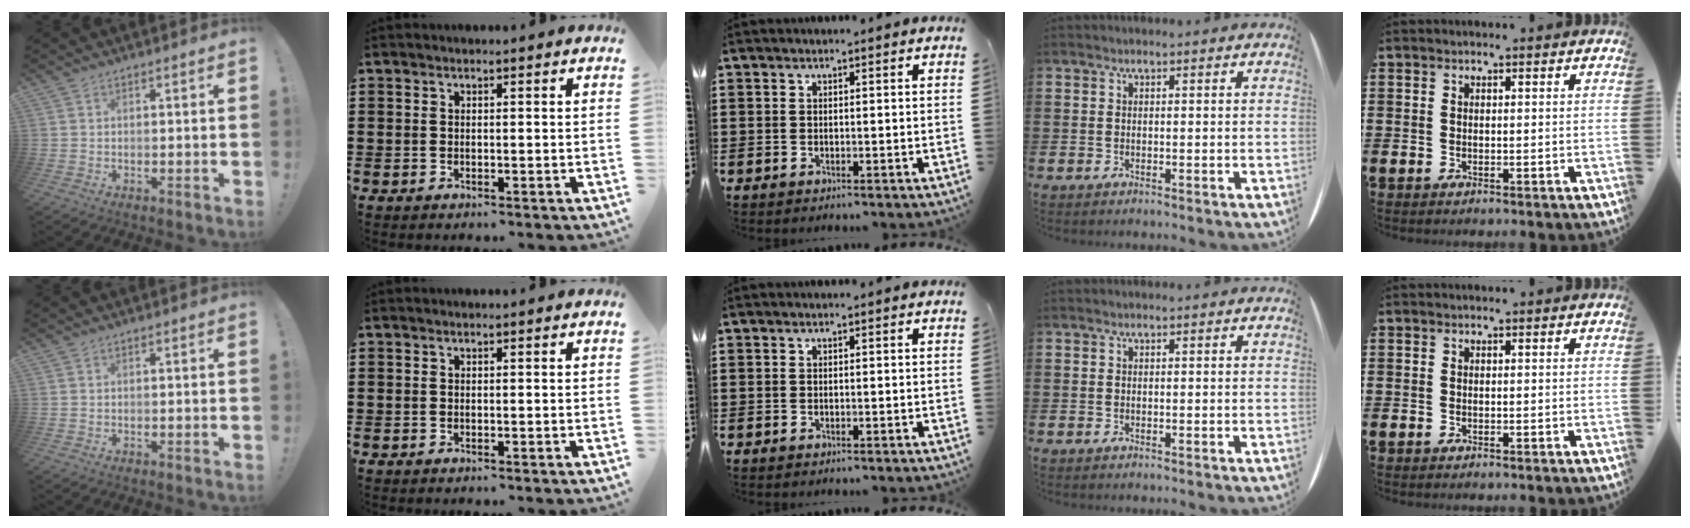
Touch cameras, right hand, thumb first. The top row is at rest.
{}